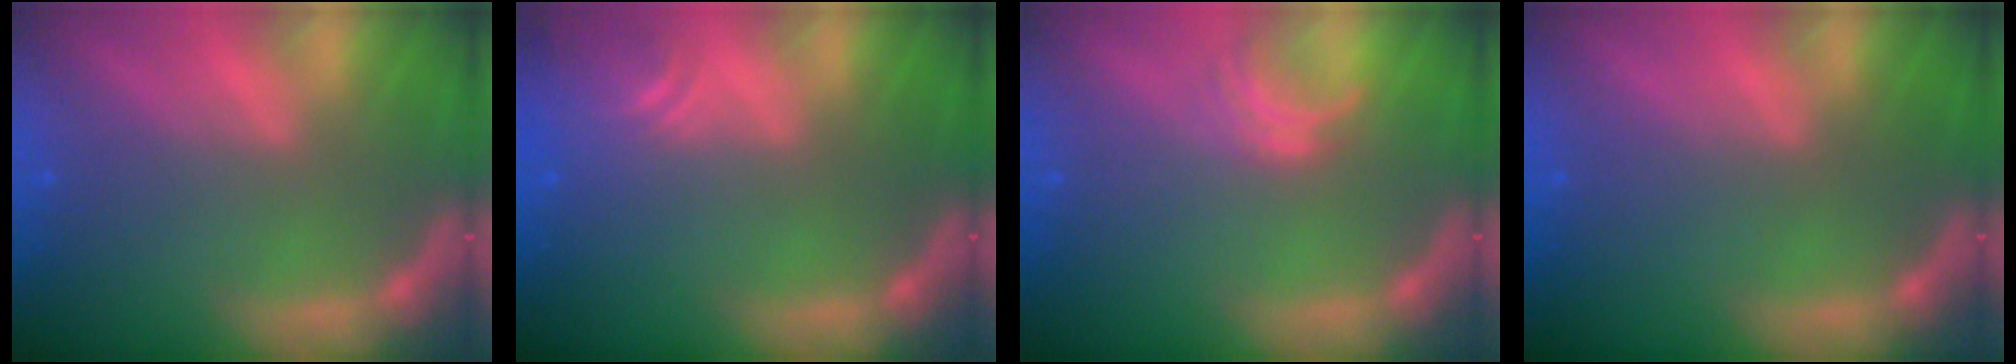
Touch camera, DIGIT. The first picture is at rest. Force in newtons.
{"total": 3.0}
{"total": 2.0}
{"total": 0.0}